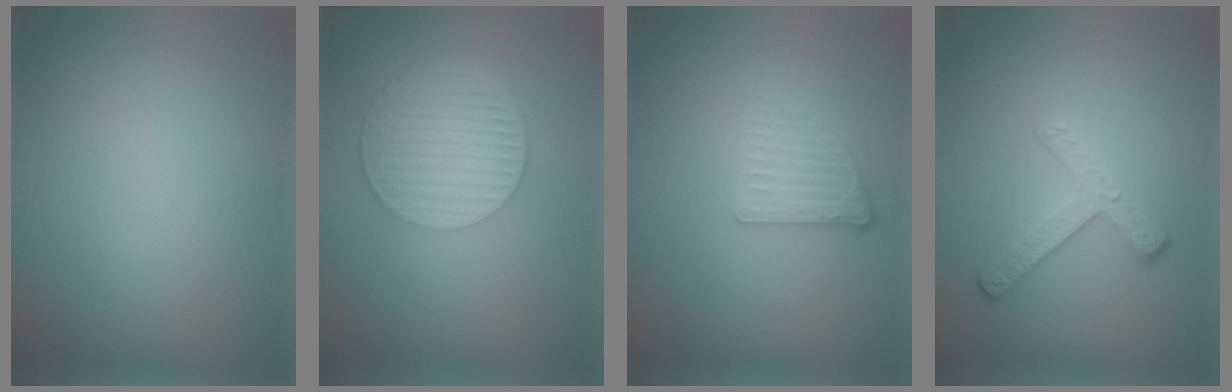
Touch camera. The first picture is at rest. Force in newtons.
{"total": 6.5, "press": 4.5, "slide": 4.7}
{"total": 3.0, "press": 2.3, "slide": 1.8}
{"total": 3.2, "press": 2.4, "slide": 2.0}